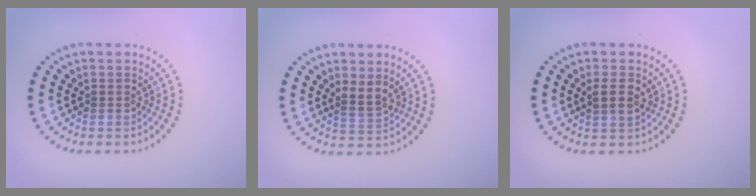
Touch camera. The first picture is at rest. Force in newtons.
{"total": 1.8, "press": 1.5, "slide": 0.9}
{"total": 2.4, "press": 2.3, "slide": 0.9}